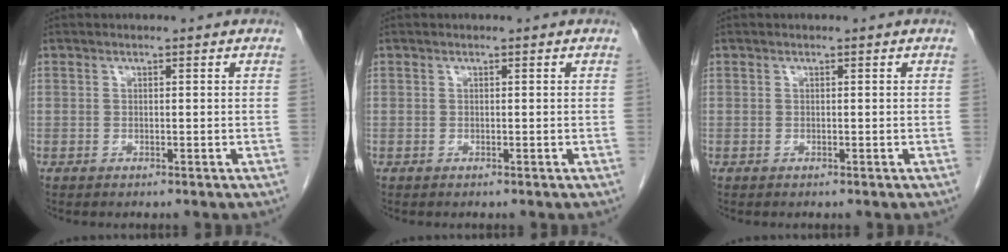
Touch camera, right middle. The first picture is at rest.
{"total": 0.0}
{"total": 0.0}